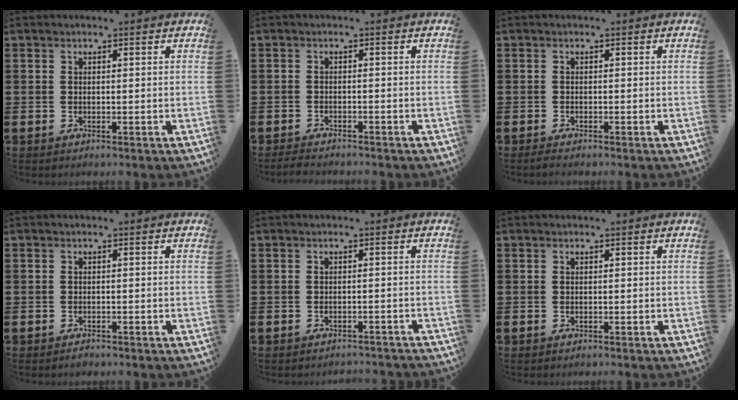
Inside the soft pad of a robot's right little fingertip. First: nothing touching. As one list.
[{"total": 1.5, "force": [-1.5, 0.1, 0.3], "torque": [-0.008, 0.004, -0.030]}, {"total": 0.8, "force": [-0.7, 0.1, 0.5], "torque": [-0.008, -0.002, -0.013]}, {"total": 0.5, "force": [-0.5, 0.2, 0.0], "torque": [0.005, -0.006, -0.012]}, {"total": 0.8, "force": [-0.8, 0.0, 0.0], "torque": [-0.002, 0.000, -0.016]}, {"total": 0.0}]